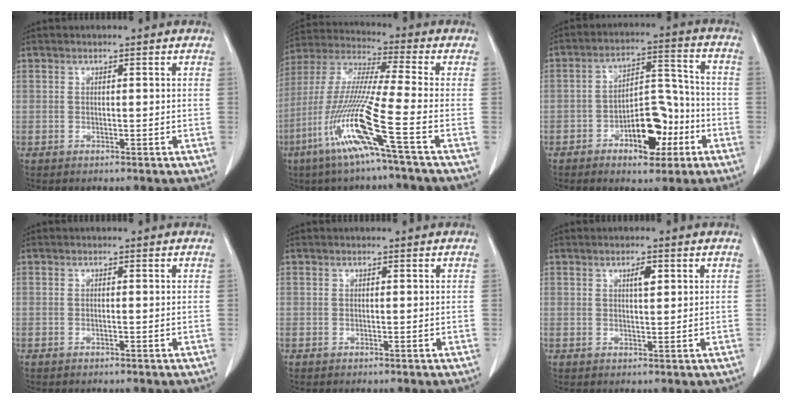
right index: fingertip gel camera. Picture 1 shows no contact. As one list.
[{"total": 14.9, "force": [-6.7, -1.6, 13.2], "torque": [-0.279, -0.025, -0.136]}, {"total": 10.2, "force": [-4.4, 4.8, 7.8], "torque": [-0.124, 0.025, -0.063]}, {"total": 0.0}, {"total": 0.0}, {"total": 2.0, "force": [0.9, 0.5, 1.7], "torque": [-0.030, -0.002, 0.013]}]